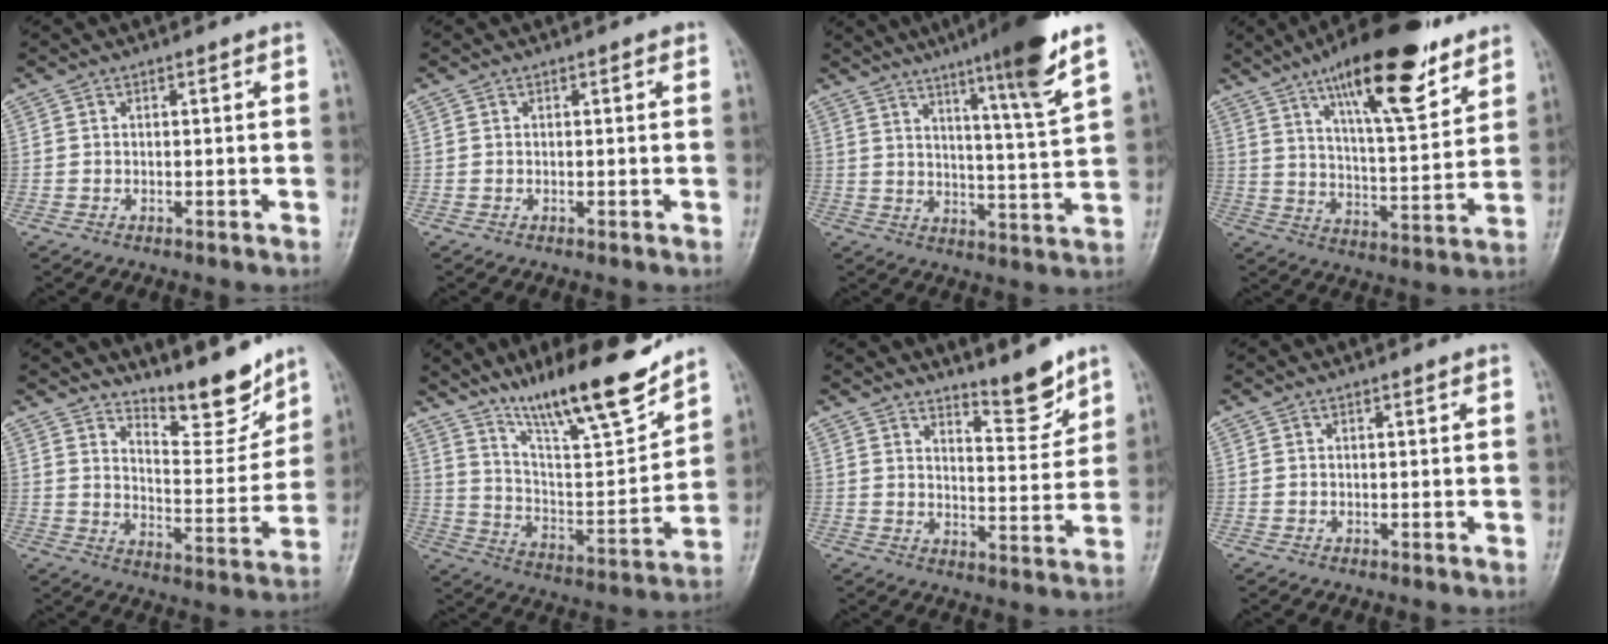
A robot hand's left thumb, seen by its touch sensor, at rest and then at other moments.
{"total": 0.0}
{"total": 14.2, "force": [8.8, 0.0, 11.1], "torque": [-0.169, -0.045, 0.135]}
{"total": 19.7, "force": [12.5, 5.7, 14.1], "torque": [-0.191, -0.058, 0.203]}
{"total": 11.4, "force": [9.8, 3.1, 4.9], "torque": [-0.041, -0.082, 0.162]}
{"total": 19.9, "force": [15.0, 3.8, 12.5], "torque": [-0.169, -0.084, 0.261]}
{"total": 7.0, "force": [5.9, 1.4, 3.5], "torque": [-0.037, -0.061, 0.097]}
{"total": 0.0}